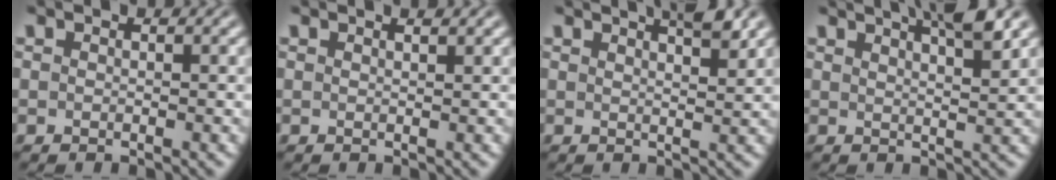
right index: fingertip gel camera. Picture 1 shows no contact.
{"total": 0.9, "force": [0.7, -0.6, 0.2], "torque": [0.000, -0.003, 0.014]}
{"total": 3.4, "force": [2.5, -0.4, 2.3], "torque": [-0.020, -0.002, 0.045]}
{"total": 5.7, "force": [4.1, 0.7, 3.9], "torque": [-0.042, 0.007, 0.066]}